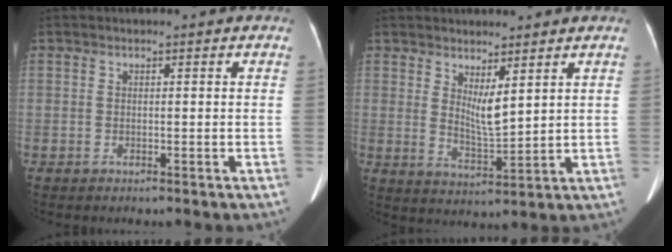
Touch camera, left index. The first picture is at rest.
{"total": 4.5, "force": [2.2, 0.8, 3.8], "torque": [-0.079, -0.020, 0.052]}